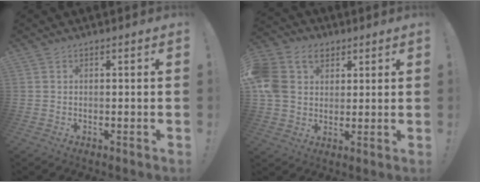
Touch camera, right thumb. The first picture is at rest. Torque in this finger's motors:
{"motor_torque": [2.44, 2.56, 0.78, 0.59, 0.60]}